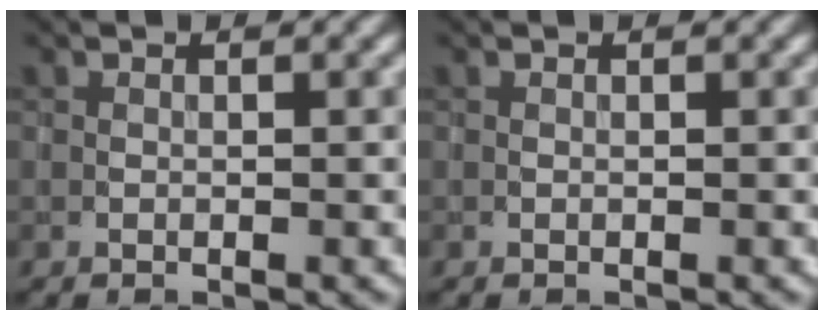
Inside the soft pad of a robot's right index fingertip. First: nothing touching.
{"total": 0.0}